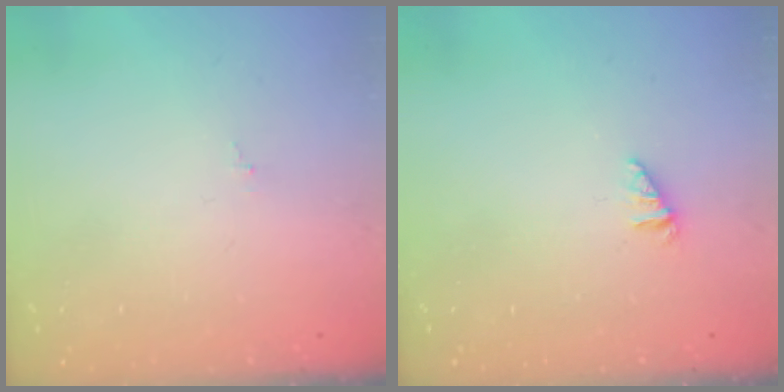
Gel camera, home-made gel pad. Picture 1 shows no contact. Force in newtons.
{"total": 1.2, "press": 1.2, "slide": 0.2}